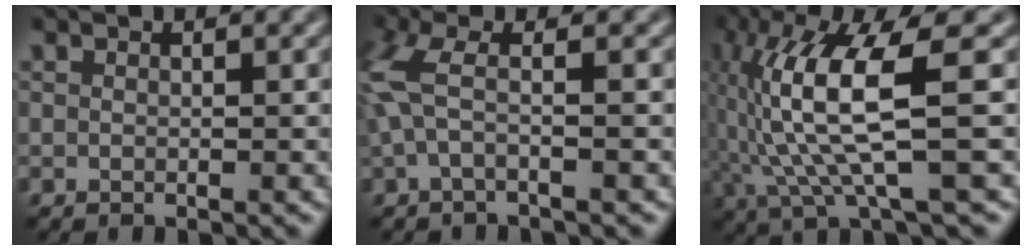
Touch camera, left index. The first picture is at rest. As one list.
[{"total": 3.5, "force": [0.1, 0.9, 3.4], "torque": [-0.089, 0.005, -0.006]}, {"total": 9.5, "force": [0.0, 1.9, 9.3], "torque": [-0.189, 0.004, 0.005]}]